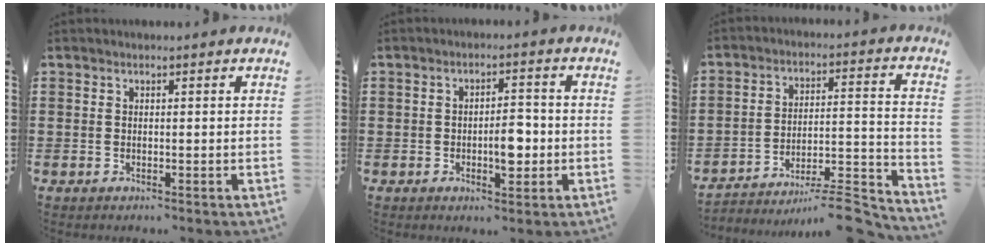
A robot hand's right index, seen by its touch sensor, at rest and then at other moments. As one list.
[{"total": 4.7, "force": [-1.1, 2.1, 4.0], "torque": [-0.055, -0.001, -0.023]}, {"total": 7.6, "force": [-6.8, 1.0, 3.3], "torque": [-0.044, 0.007, -0.134]}]